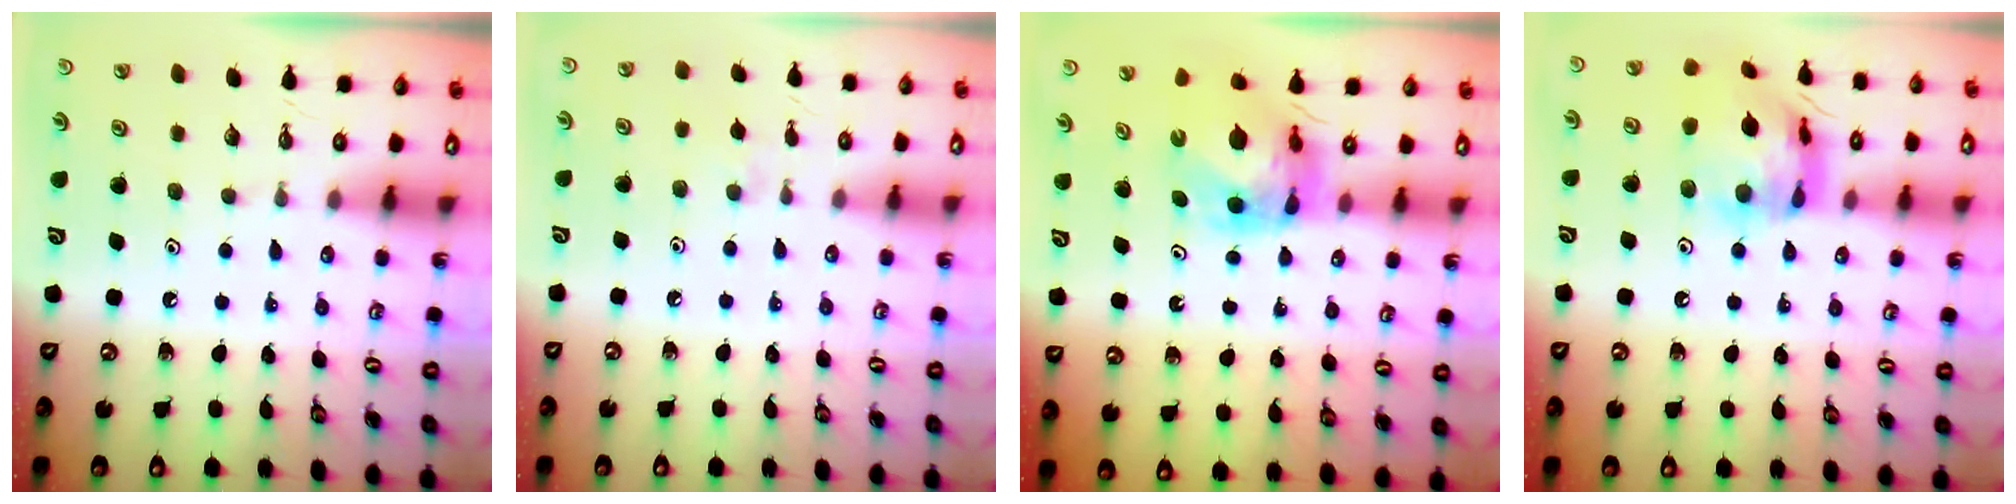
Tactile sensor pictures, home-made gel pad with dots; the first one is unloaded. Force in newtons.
{"total": 2.4, "press": 2.4, "slide": 0.5}
{"total": 6.7, "press": 6.7, "slide": 0.6}
{"total": 15.6, "press": 15.5, "slide": 1.8}